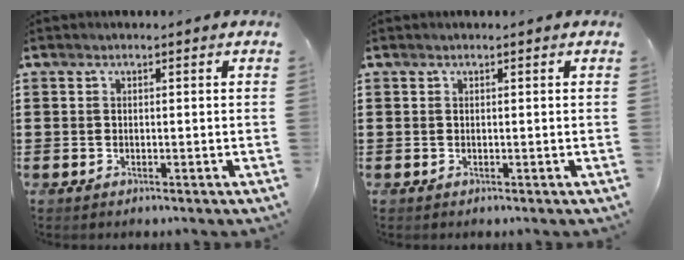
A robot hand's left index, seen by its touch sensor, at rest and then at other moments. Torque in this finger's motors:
{"motor_torque": [0.07, 0.22, 0.02, -0.01]}